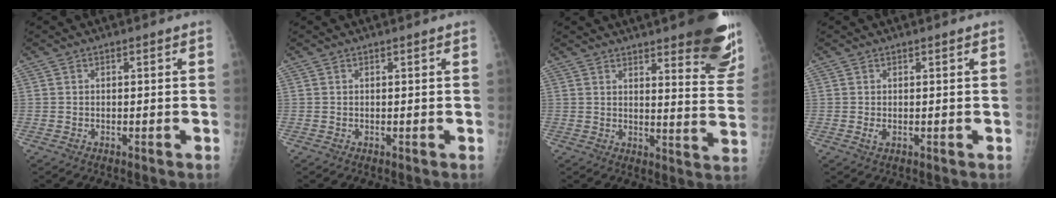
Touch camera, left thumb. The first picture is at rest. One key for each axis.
{"total": 0.0}
{"total": 18.9, "fx": 13.5, "fy": 4.3, "fz": 12.6, "tx": -0.129, "ty": -0.081, "tz": 0.158}
{"total": 1.4, "fx": 0.5, "fy": 0.5, "fz": 1.2, "tx": -0.025, "ty": 0.005, "tz": 0.011}